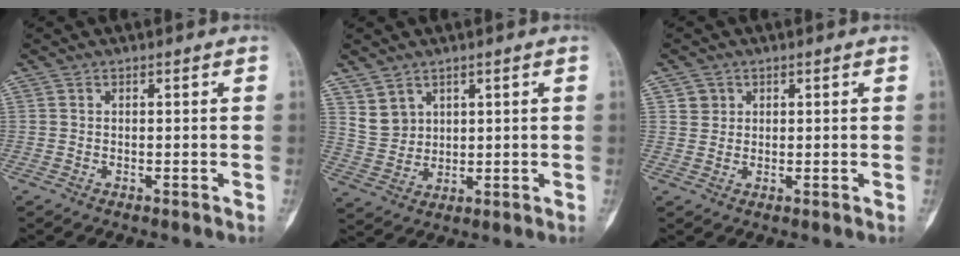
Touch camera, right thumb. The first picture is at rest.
{"total": 5.3, "force": [3.2, 4.0, 1.3], "torque": [-0.009, -0.023, 0.077]}
{"total": 2.3, "force": [1.0, 2.1, 0.2], "torque": [0.016, -0.003, 0.012]}